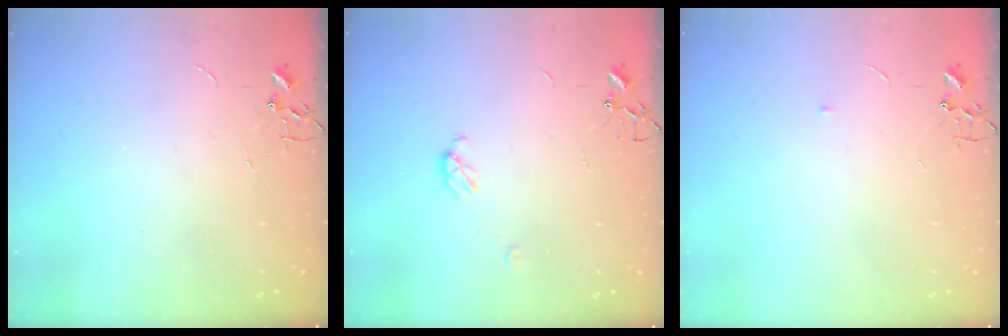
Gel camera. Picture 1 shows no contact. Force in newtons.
{"total": 3.9, "press": 3.9, "slide": 0.6}
{"total": 4.0, "press": 4.0, "slide": 0.6}